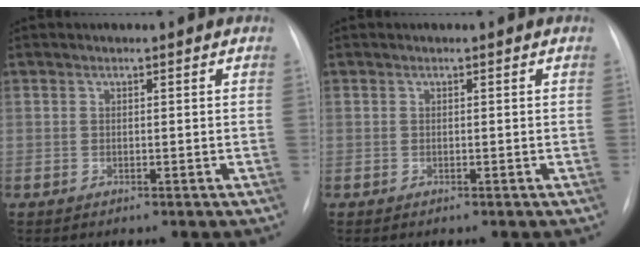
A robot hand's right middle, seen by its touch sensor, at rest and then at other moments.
{"total": 0.0}